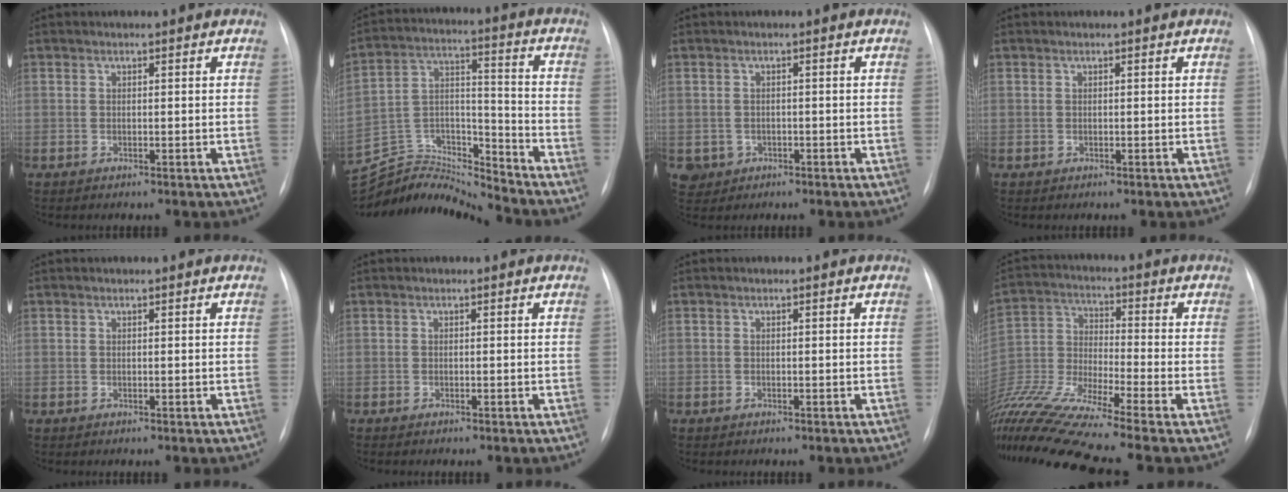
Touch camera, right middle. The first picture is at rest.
{"total": 15.0, "force": [-15.0, 0.0, 0.5], "torque": [-0.009, 0.047, -0.274]}
{"total": 3.3, "force": [-1.3, 3.0, 0.4], "torque": [-0.004, 0.005, -0.016]}
{"total": 0.0}
{"total": 0.0}
{"total": 0.9, "force": [-0.7, 0.1, 0.5], "torque": [-0.011, -0.002, -0.008]}
{"total": 0.5, "force": [-0.4, 0.4, 0.0], "torque": [-0.006, 0.002, -0.006]}
{"total": 18.7, "force": [-15.6, -1.7, 10.1], "torque": [-0.234, -0.023, -0.294]}